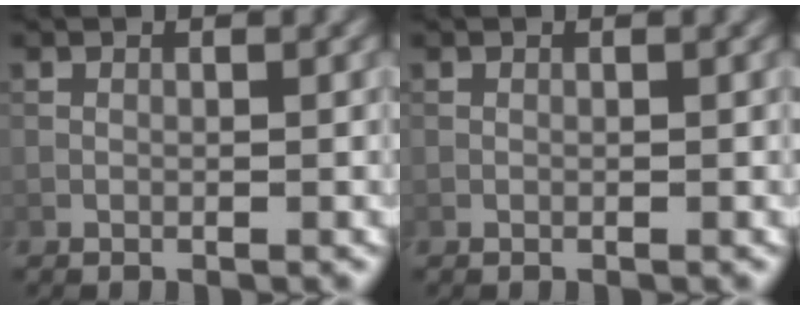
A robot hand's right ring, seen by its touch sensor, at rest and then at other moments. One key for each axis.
{"total": 0.0}